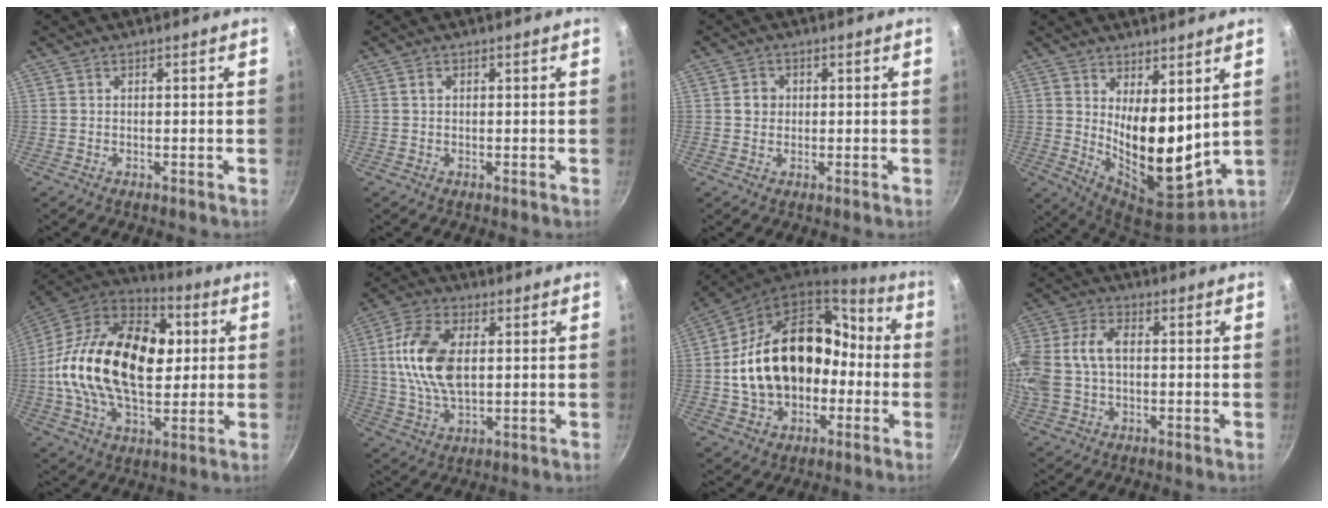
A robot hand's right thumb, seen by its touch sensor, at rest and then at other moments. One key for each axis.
{"total": 0.7, "fx": 0.2, "fy": 0.5, "fz": 0.4, "tx": -0.007, "ty": 0.004, "tz": 0.004}
{"total": 2.7, "fx": 0.3, "fy": 2.4, "fz": 1.1, "tx": -0.005, "ty": 0.005, "tz": 0.002}
{"total": 14.2, "fx": 3.7, "fy": 6.7, "fz": 11.9, "tx": -0.154, "ty": -0.064, "tz": 0.078}
{"total": 29.0, "fx": 2.6, "fy": 17.8, "fz": 22.8, "tx": -0.385, "ty": 0.024, "tz": 0.031}
{"total": 13.5, "fx": 1.8, "fy": 7.7, "fz": 11.0, "tx": -0.206, "ty": 0.006, "tz": 0.029}
{"total": 23.7, "fx": -2.0, "fy": 17.0, "fz": 16.3, "tx": -0.242, "ty": 0.073, "tz": -0.021}
{"total": 14.8, "fx": 0.1, "fy": 9.9, "fz": 10.9, "tx": -0.239, "ty": 0.029, "tz": -0.008}